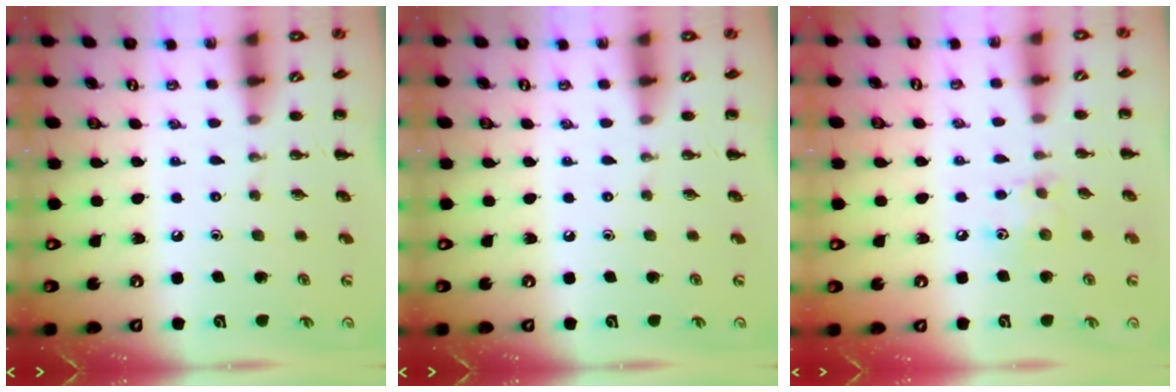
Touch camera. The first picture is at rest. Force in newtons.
{"total": 0.0}
{"total": 6.5, "press": 6.4, "slide": 1.0}